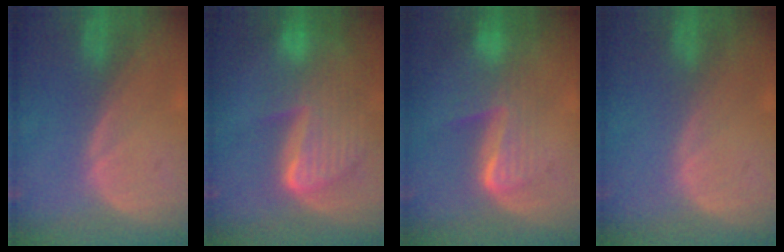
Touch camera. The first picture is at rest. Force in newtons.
{"total": 9.7, "press": 8.3, "slide": 5.1}
{"total": 6.6, "press": 6.3, "slide": 1.9}
{"total": 0.0}